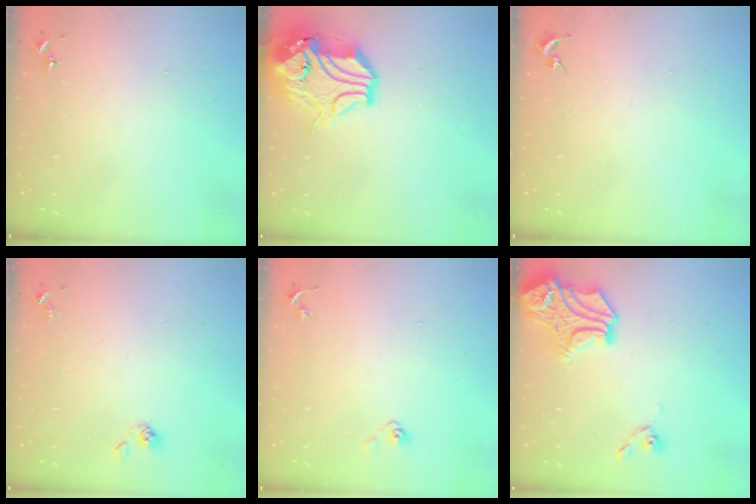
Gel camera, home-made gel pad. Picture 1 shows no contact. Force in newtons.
{"total": 16.2, "press": 16.1, "slide": 2.2}
{"total": 0.0}
{"total": 3.6, "press": 3.4, "slide": 1.2}
{"total": 4.0, "press": 3.3, "slide": 2.2}
{"total": 17.1, "press": 17.0, "slide": 1.5}